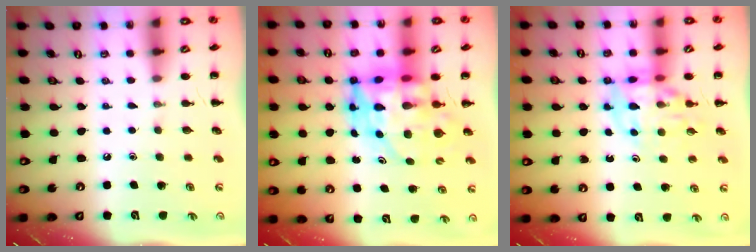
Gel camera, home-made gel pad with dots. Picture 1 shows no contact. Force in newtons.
{"total": 12.5, "press": 12.0, "slide": 3.4}
{"total": 10.5, "press": 10.0, "slide": 3.3}